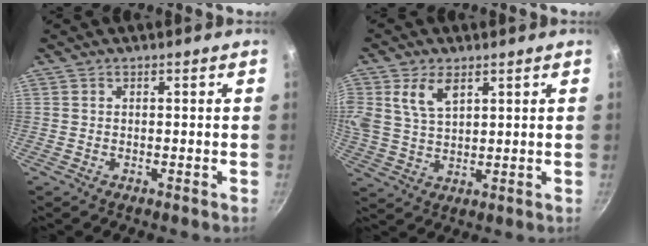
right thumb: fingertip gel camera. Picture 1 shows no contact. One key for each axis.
{"total": 7.7, "fx": 3.5, "fy": 4.4, "fz": 5.2, "tx": -0.100, "ty": -0.010, "tz": 0.070}